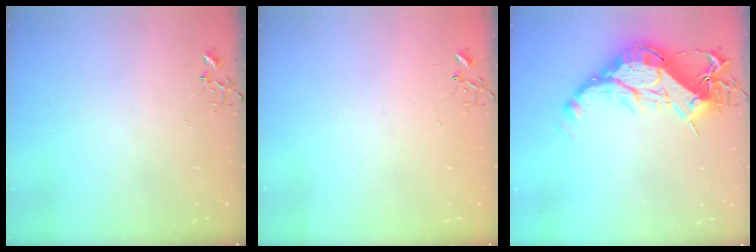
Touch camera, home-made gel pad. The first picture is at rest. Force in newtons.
{"total": 1.4, "press": 1.4, "slide": 0.2}
{"total": 21.0, "press": 20.9, "slide": 2.1}